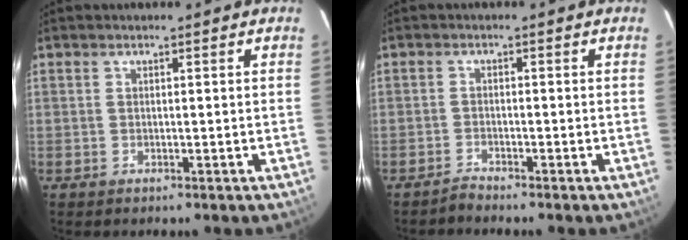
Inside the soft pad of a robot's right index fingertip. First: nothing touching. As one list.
[{"total": 1.5, "force": [-1.5, -0.2, 0.0], "torque": [0.000, -0.003, -0.033]}]